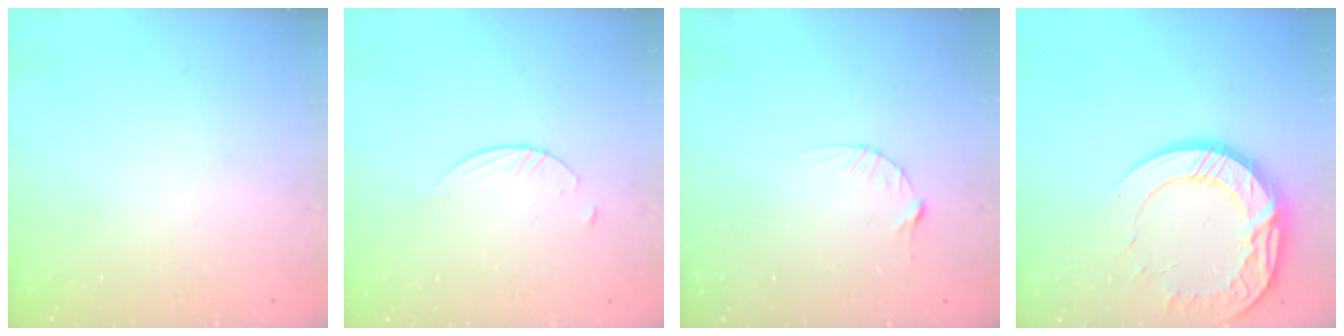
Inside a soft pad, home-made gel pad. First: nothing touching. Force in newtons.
{"total": 2.7, "press": 2.6, "slide": 0.3}
{"total": 4.4, "press": 4.4, "slide": 0.6}
{"total": 15.6, "press": 15.5, "slide": 1.2}